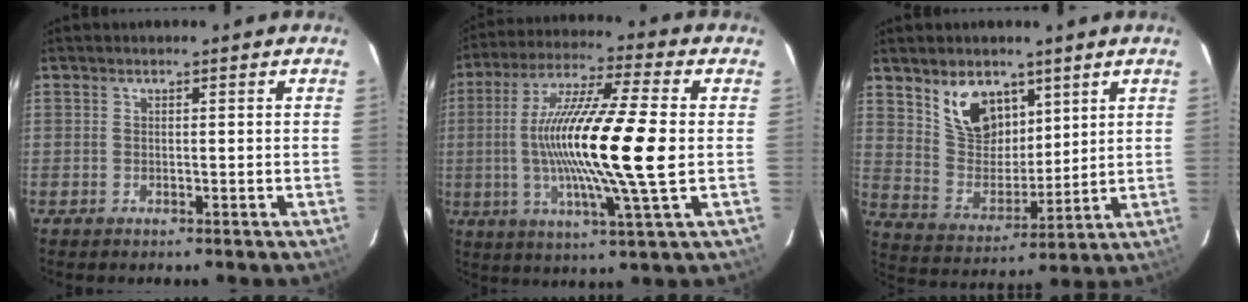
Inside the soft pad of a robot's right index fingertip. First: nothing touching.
{"total": 19.2, "force": [-0.5, 0.7, 19.2], "torque": [-0.349, -0.005, -0.016]}
{"total": 11.5, "force": [6.7, 7.0, 6.0], "torque": [-0.112, 0.009, 0.142]}